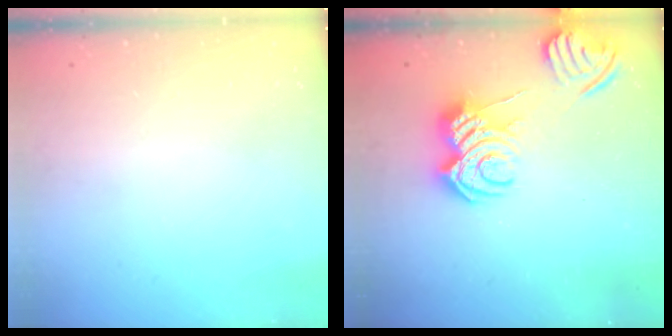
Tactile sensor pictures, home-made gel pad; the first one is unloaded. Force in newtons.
{"total": 9.0, "press": 9.0, "slide": 0.7}